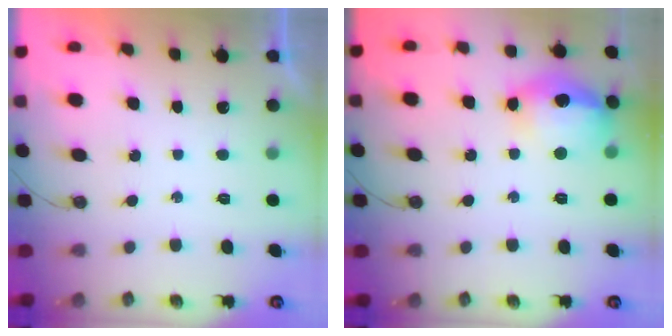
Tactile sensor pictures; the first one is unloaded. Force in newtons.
{"total": 15.7, "press": 15.6, "slide": 1.5}